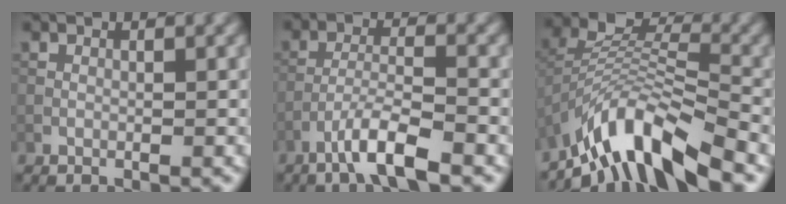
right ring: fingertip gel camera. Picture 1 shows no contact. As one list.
[{"total": 4.7, "force": [-3.2, 0.6, 3.4], "torque": [-0.064, 0.006, -0.067]}, {"total": 8.7, "force": [-6.4, 2.7, 5.3], "torque": [-0.081, 0.003, -0.125]}]